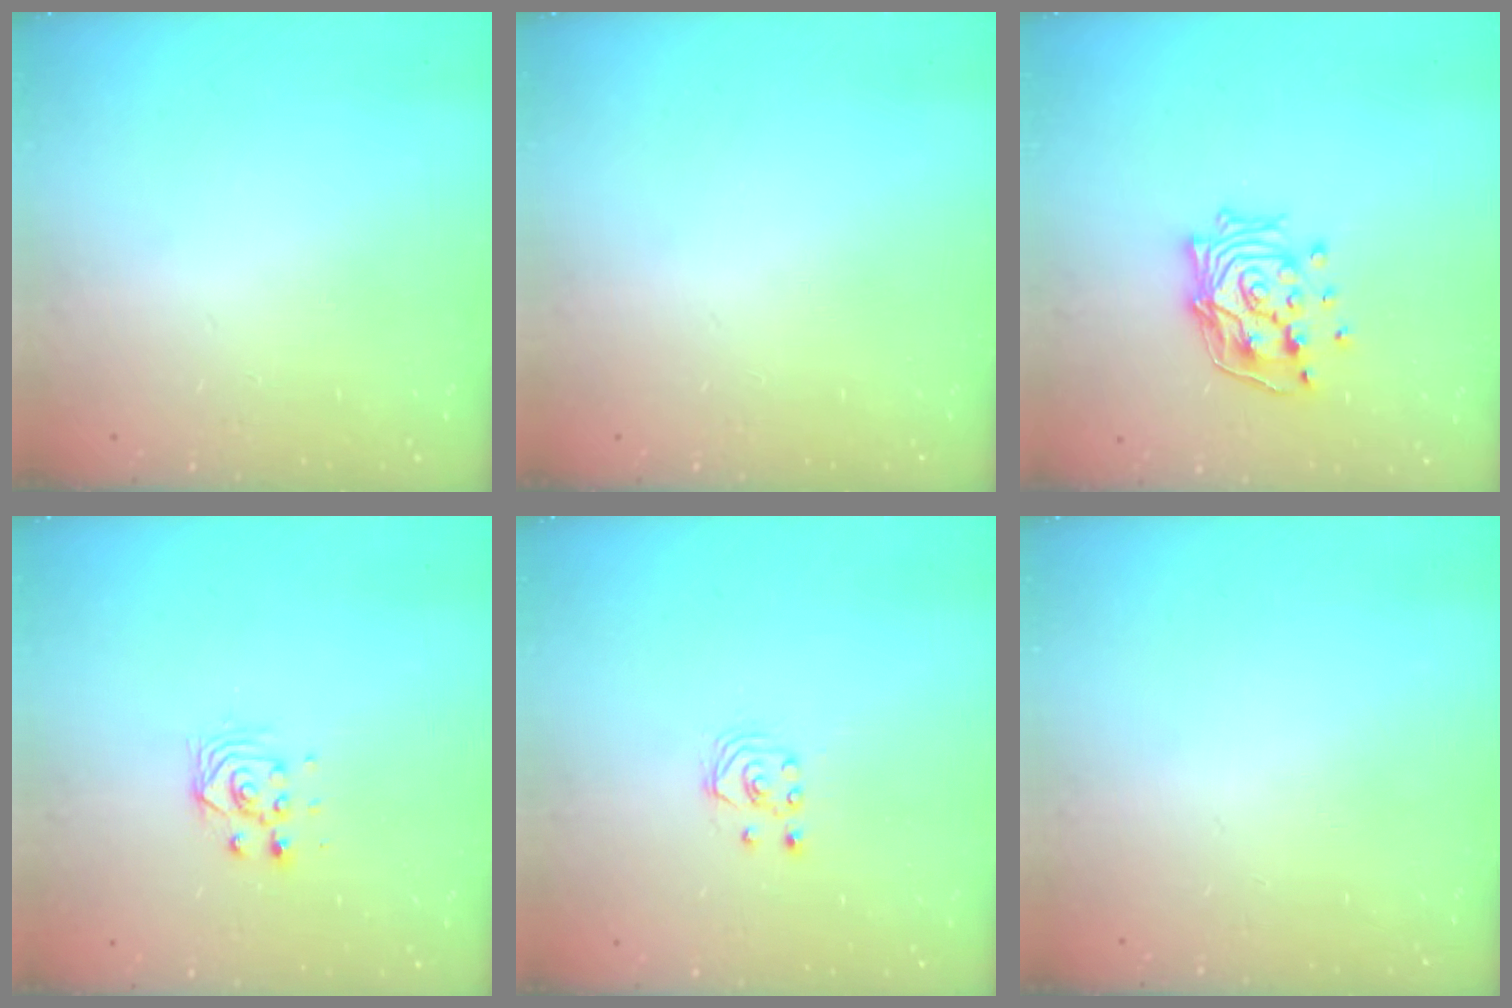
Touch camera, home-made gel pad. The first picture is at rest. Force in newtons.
{"total": 0.0}
{"total": 15.4, "press": 15.2, "slide": 1.9}
{"total": 2.9, "press": 2.8, "slide": 0.8}
{"total": 2.1, "press": 2.1, "slide": 0.3}
{"total": 0.0}